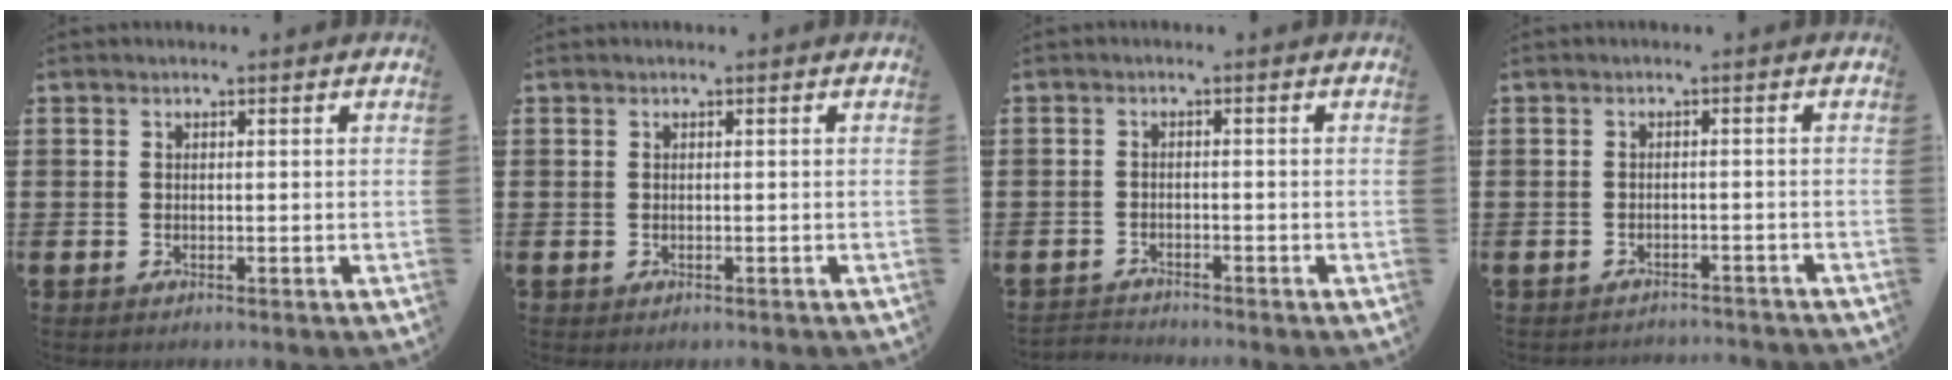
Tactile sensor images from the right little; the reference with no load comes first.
{"total": 0.0}
{"total": 1.5, "force": [-1.5, 0.0, -0.2], "torque": [-0.002, 0.003, -0.033]}
{"total": 1.4, "force": [-1.4, -0.1, 0.0], "torque": [-0.004, 0.003, -0.030]}